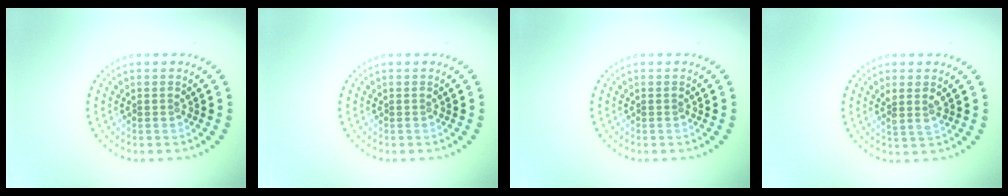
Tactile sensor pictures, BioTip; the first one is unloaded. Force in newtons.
{"total": 0.0}
{"total": 0.0}
{"total": 1.7, "press": 1.4, "slide": 0.9}